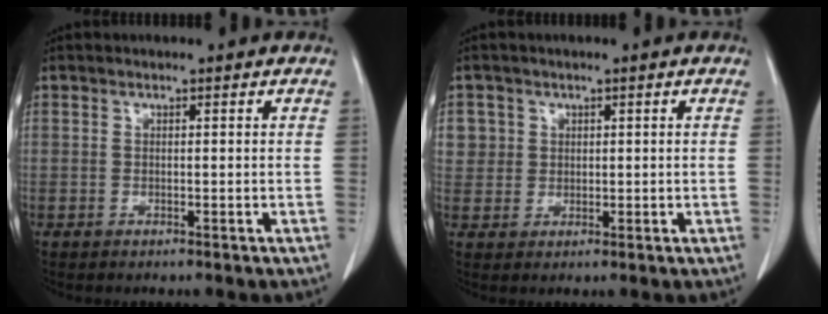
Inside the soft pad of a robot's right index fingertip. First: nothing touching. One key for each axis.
{"total": 3.4, "fx": 1.1, "fy": 3.2, "fz": -0.1, "tx": 0.022, "ty": 0.003, "tz": 0.018}